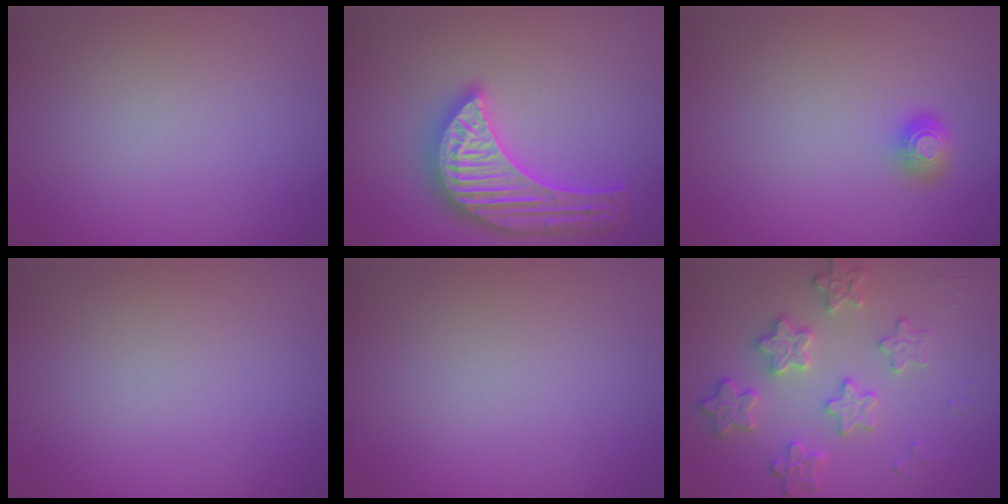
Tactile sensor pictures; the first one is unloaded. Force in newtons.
{"total": 5.6, "press": 5.5, "slide": 0.7}
{"total": 1.6, "press": 1.2, "slide": 1.0}
{"total": 0.0}
{"total": 0.0}
{"total": 3.6, "press": 3.5, "slide": 0.5}